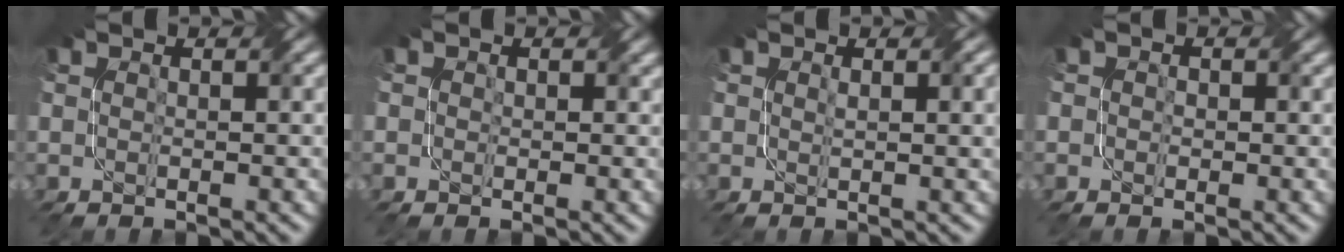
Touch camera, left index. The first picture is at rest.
{"total": 1.3, "force": [0.5, 1.1, 0.3], "torque": [-0.003, -0.004, 0.001]}
{"total": 1.9, "force": [0.6, 0.6, 1.7], "torque": [-0.024, 0.000, 0.015]}
{"total": 1.1, "force": [0.2, 1.0, 0.4], "torque": [-0.004, -0.003, -0.002]}